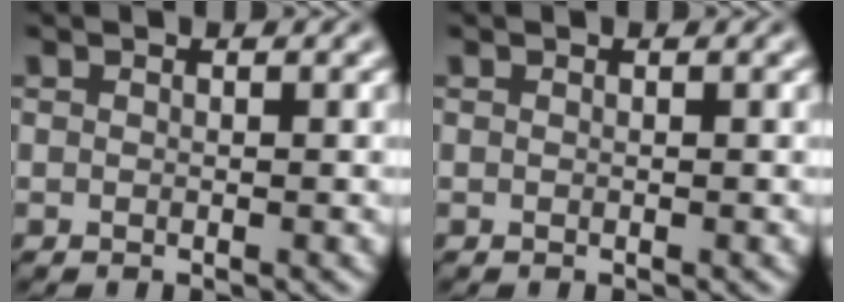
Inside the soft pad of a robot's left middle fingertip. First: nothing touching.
{"total": 0.0}